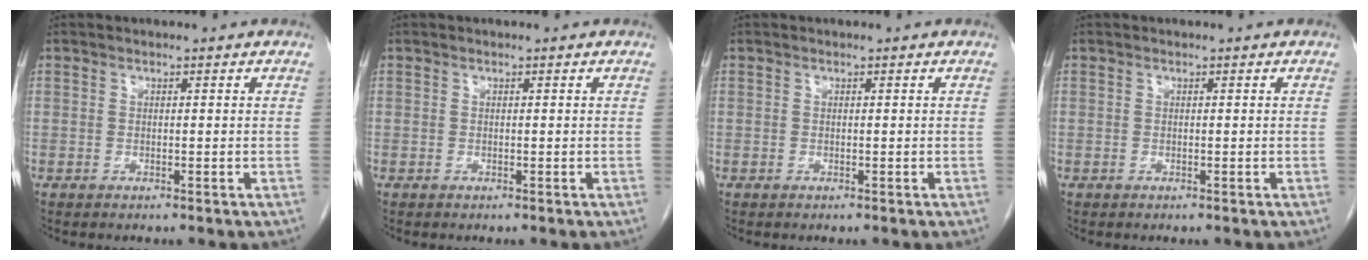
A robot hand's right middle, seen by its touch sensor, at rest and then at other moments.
{"total": 0.0}
{"total": 0.0}
{"total": 0.0}